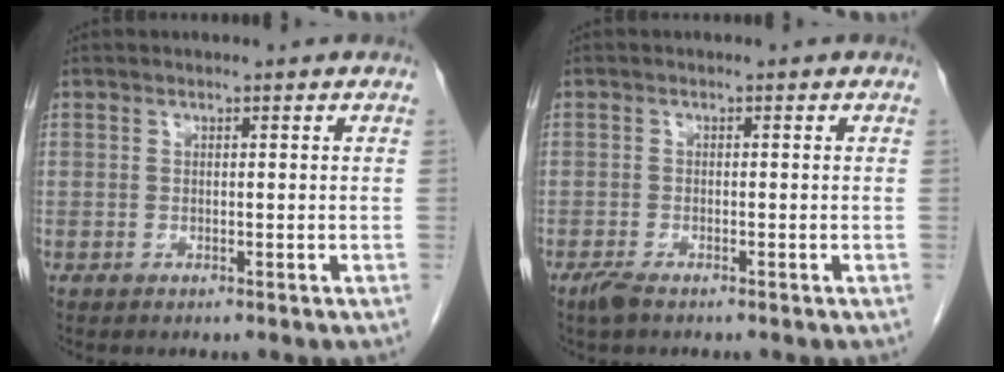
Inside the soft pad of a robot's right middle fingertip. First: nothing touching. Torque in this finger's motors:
{"motor_torque": [0.03, 0.13, -0.01, 0.00]}